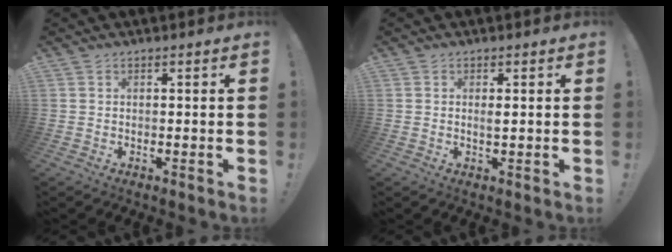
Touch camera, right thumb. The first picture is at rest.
{"total": 1.2, "force": [0.2, 0.3, 1.2], "torque": [-0.012, -0.005, 0.000]}